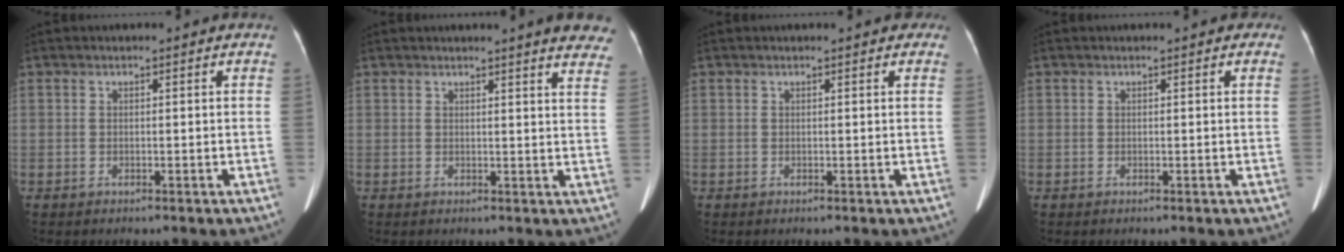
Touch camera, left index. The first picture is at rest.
{"total": 11.5, "force": [10.2, 1.0, 5.1], "torque": [-0.039, -0.031, 0.090]}
{"total": 3.0, "force": [2.4, 1.1, 1.5], "torque": [-0.016, 0.014, 0.016]}
{"total": 1.4, "force": [1.0, 0.7, 0.8], "torque": [-0.006, 0.011, 0.004]}